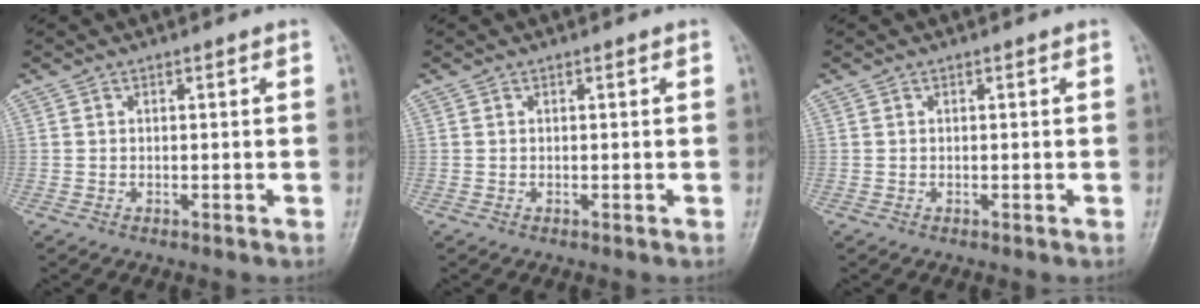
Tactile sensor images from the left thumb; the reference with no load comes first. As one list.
[{"total": 0.0}, {"total": 0.0}]